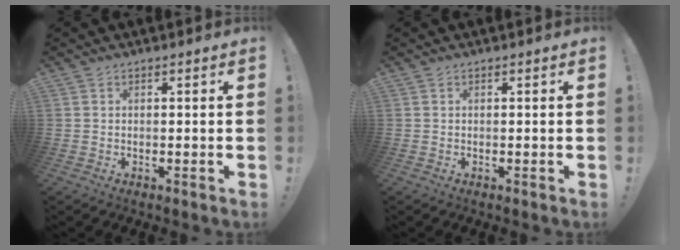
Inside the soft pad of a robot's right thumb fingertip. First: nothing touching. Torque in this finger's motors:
{"motor_torque": [0.00, 0.00, 0.00, 0.00, 0.00]}